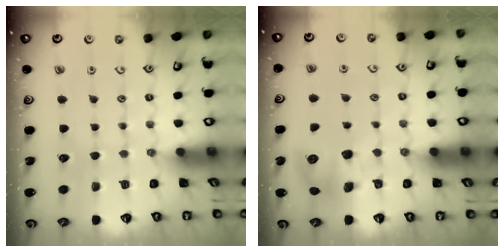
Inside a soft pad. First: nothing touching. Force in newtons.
{"total": 8.2, "press": 8.2, "slide": 0.2}